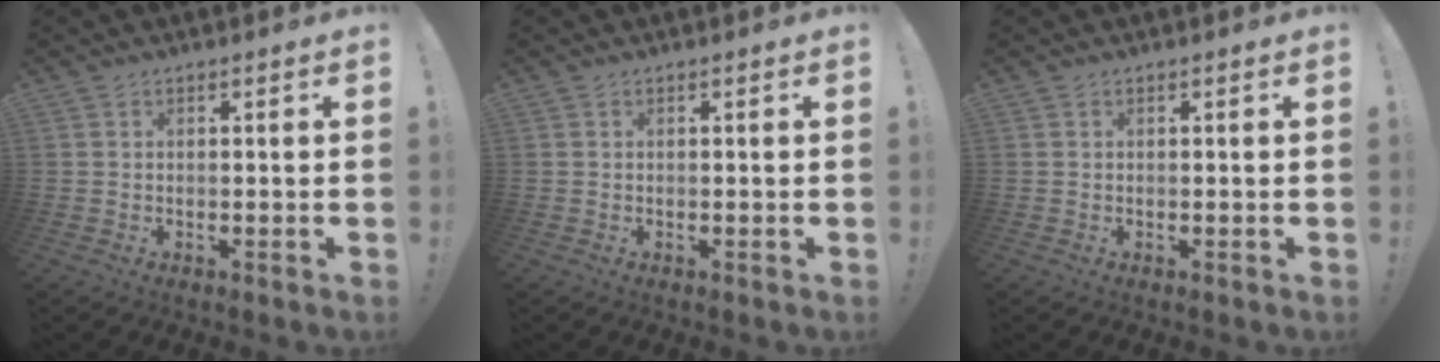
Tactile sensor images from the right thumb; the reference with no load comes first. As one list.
[{"total": 0.0}, {"total": 0.0}]